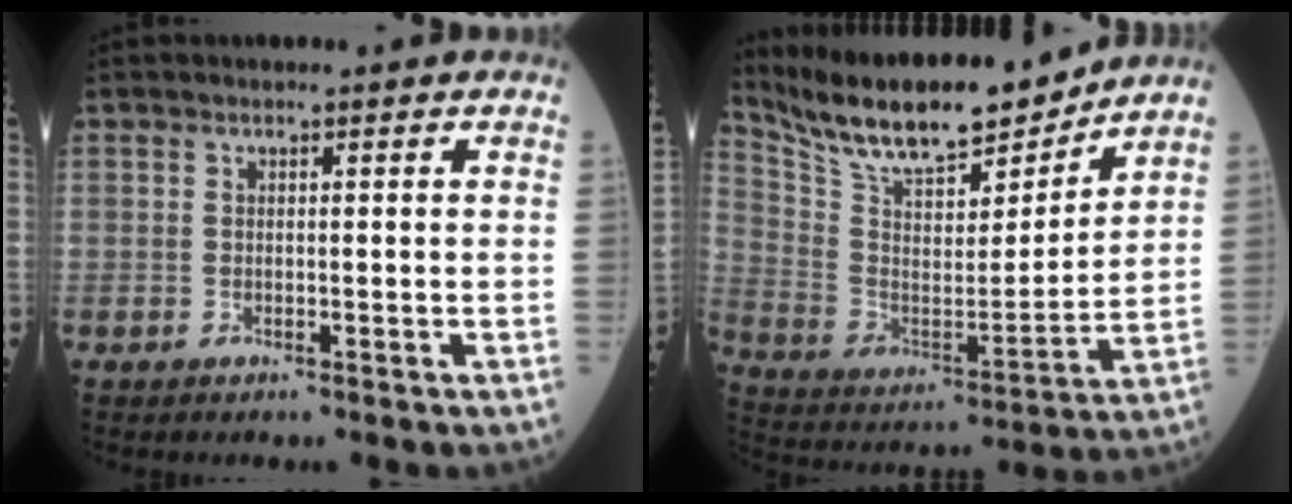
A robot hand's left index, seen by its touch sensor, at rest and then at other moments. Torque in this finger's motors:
{"motor_torque": [-0.09, -0.77, 0.22, 0.04]}